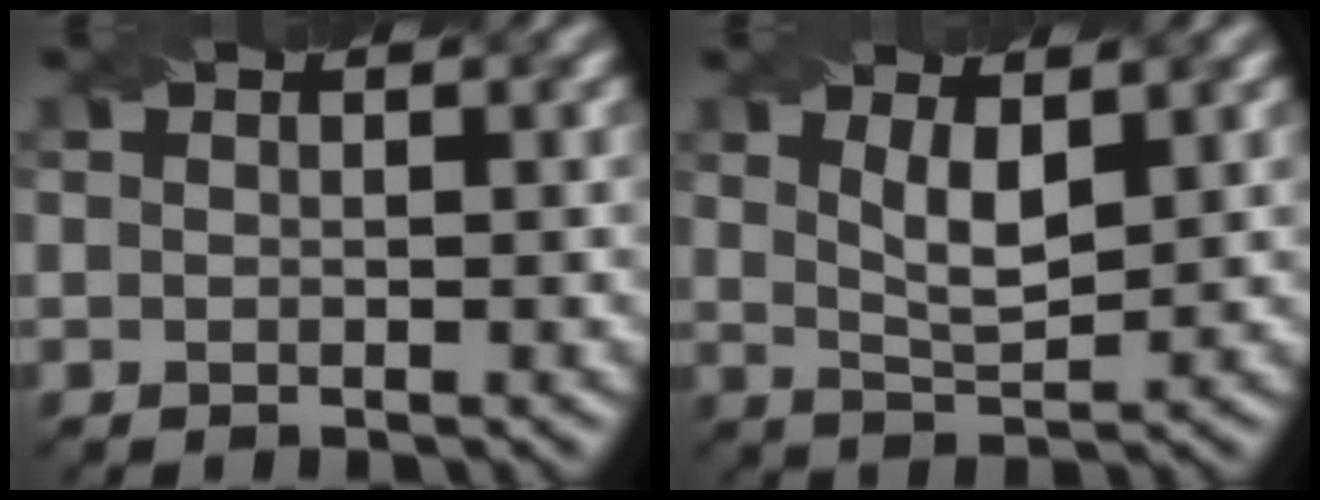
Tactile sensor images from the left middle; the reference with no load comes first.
{"total": 3.1, "force": [1.3, 0.9, 2.7], "torque": [-0.057, -0.006, 0.027]}